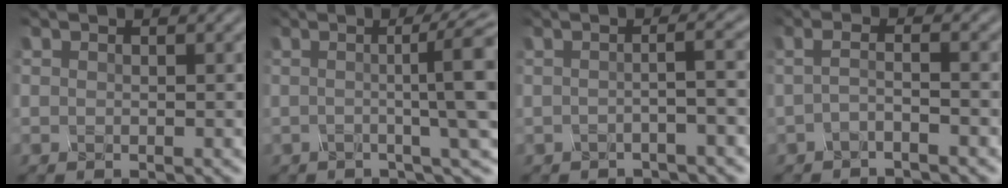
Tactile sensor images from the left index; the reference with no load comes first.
{"total": 9.3, "force": [0.6, 2.0, 9.1], "torque": [-0.089, 0.016, 0.001]}
{"total": 4.1, "force": [-0.3, 1.5, 3.8], "torque": [-0.020, 0.015, -0.031]}
{"total": 1.8, "force": [-1.1, 0.3, 1.5], "torque": [-0.026, -0.008, -0.032]}